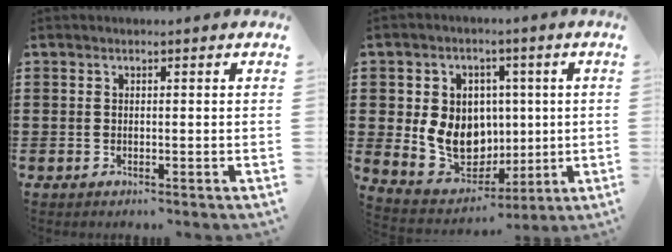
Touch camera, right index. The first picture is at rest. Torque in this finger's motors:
{"motor_torque": [2.14, 0.00, 0.51, 0.21]}